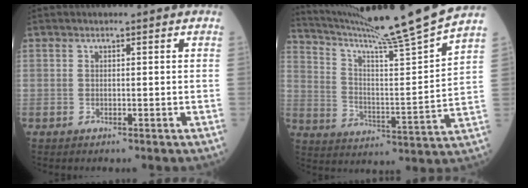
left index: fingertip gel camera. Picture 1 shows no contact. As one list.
[{"total": 19.7, "force": [17.4, -3.4, 8.5], "torque": [-0.152, -0.054, 0.262]}]